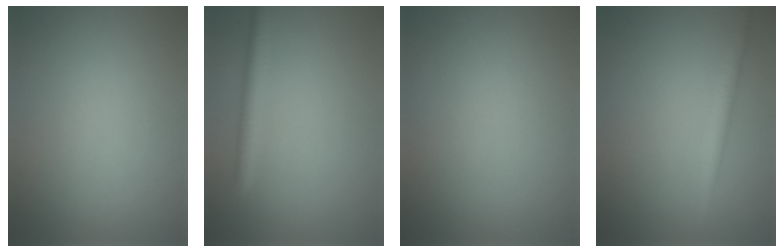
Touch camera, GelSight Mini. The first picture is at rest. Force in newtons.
{"total": 2.0, "press": 2.0, "slide": 0.1}
{"total": 0.0}
{"total": 2.0, "press": 2.0, "slide": 0.0}